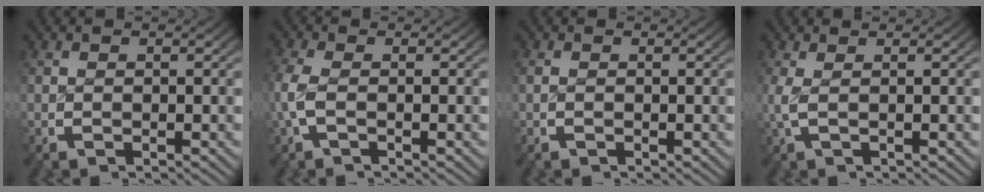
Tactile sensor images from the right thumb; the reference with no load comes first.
{"total": 3.5, "force": [-0.3, 1.9, 2.8], "torque": [-0.090, -0.009, -0.001]}
{"total": 0.5, "force": [-0.2, 0.1, 0.5], "torque": [-0.013, -0.001, -0.003]}
{"total": 2.5, "force": [0.4, 0.9, 2.3], "torque": [-0.067, -0.006, 0.010]}